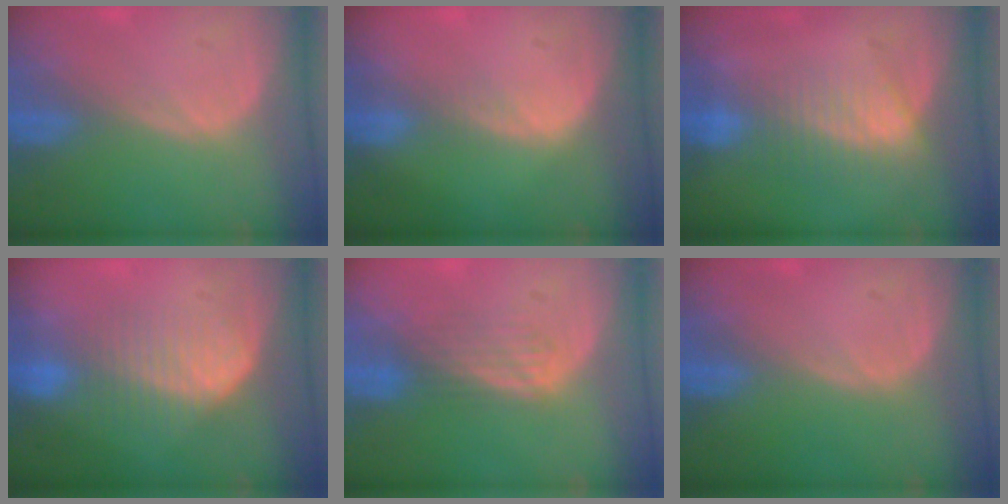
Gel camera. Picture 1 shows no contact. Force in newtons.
{"total": 1.3, "press": 1.3, "slide": 0.1}
{"total": 7.1, "press": 6.2, "slide": 3.5}
{"total": 6.8, "press": 6.6, "slide": 1.4}
{"total": 3.6, "press": 3.2, "slide": 1.7}
{"total": 0.0}